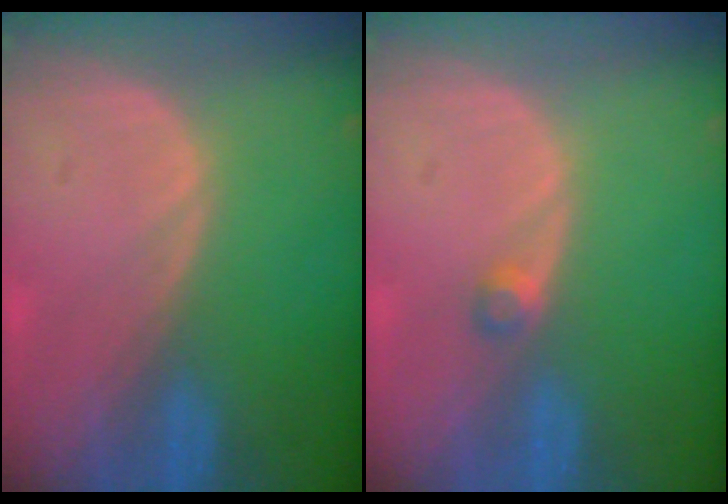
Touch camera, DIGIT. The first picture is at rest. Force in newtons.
{"total": 1.6, "press": 1.4, "slide": 0.9}